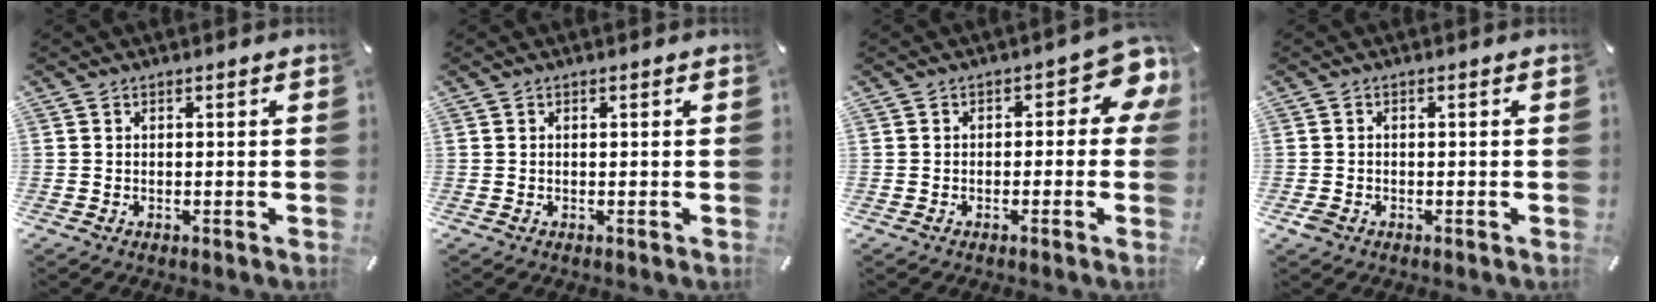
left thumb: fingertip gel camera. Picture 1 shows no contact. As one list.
[{"total": 0.0}, {"total": 7.4, "force": [1.9, 3.8, 6.1], "torque": [-0.076, -0.012, 0.029]}, {"total": 1.5, "force": [-0.7, 1.1, 0.8], "torque": [-0.013, 0.003, -0.014]}]